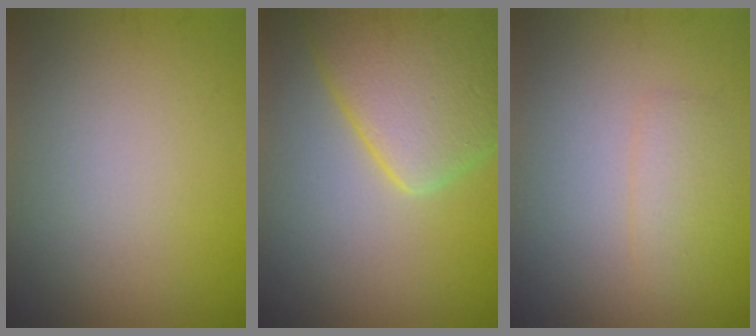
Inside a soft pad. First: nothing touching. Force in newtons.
{"total": 7.8, "press": 7.8, "slide": 0.5}
{"total": 1.7, "press": 1.7, "slide": 0.0}